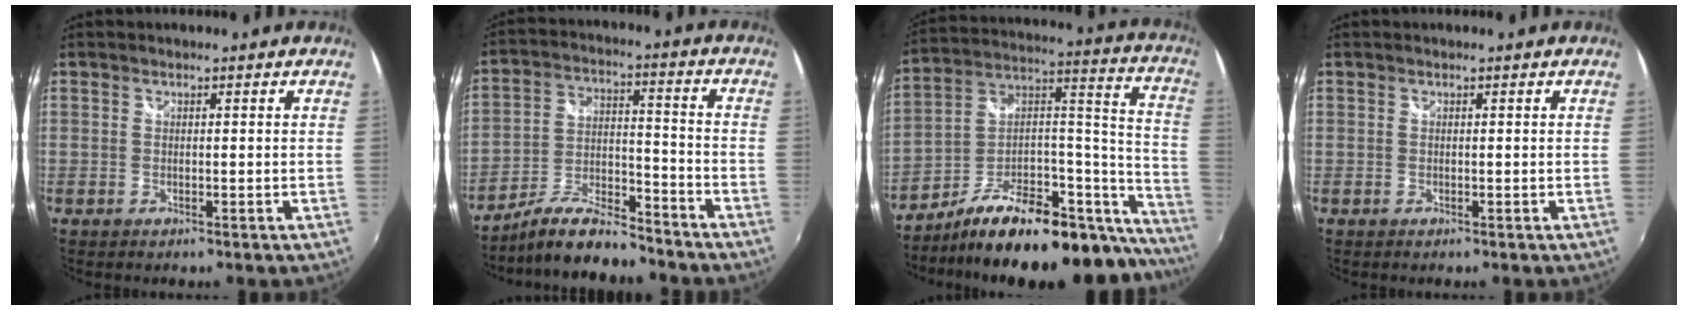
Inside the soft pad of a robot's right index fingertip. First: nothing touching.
{"total": 11.9, "force": [-10.4, 2.7, 5.0], "torque": [-0.108, 0.006, -0.185]}
{"total": 30.4, "force": [-23.7, 10.2, 16.1], "torque": [-0.185, 0.044, -0.350]}
{"total": 0.0}